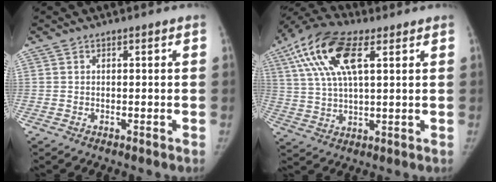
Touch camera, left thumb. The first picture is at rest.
{"total": 15.6, "force": [6.4, 6.6, 12.6], "torque": [-0.251, 0.009, 0.114]}